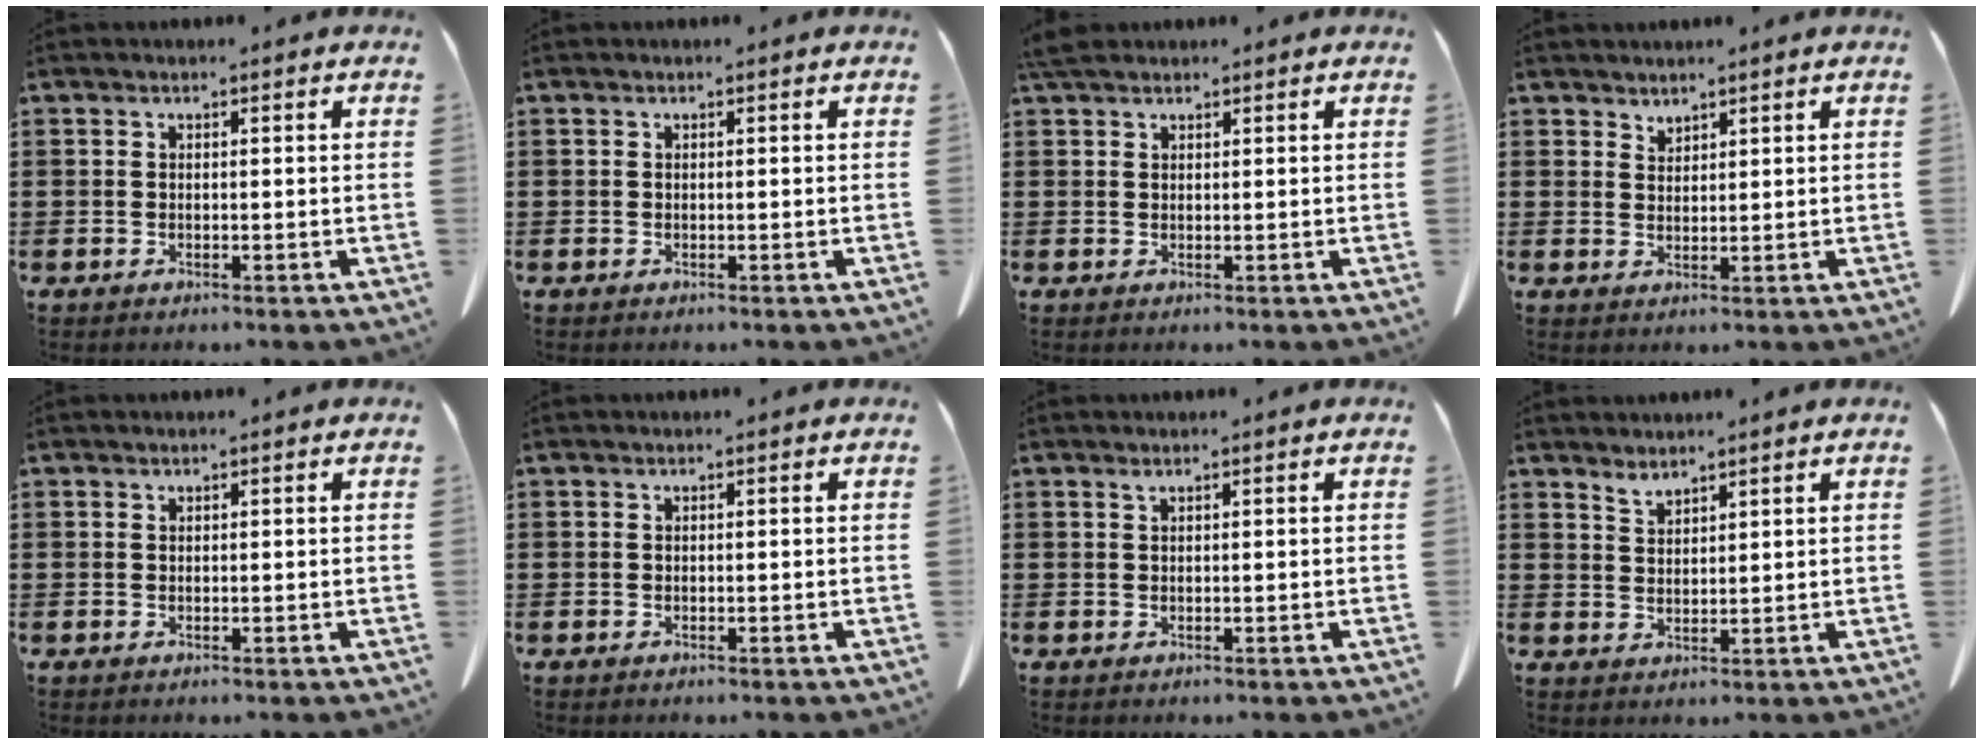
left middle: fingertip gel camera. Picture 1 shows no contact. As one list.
[{"total": 0.0}, {"total": 2.6, "force": [2.1, 1.0, 1.2], "torque": [-0.031, 0.005, 0.042]}, {"total": 1.8, "force": [1.7, 0.3, -0.1], "torque": [-0.003, -0.002, 0.036]}, {"total": 0.0}, {"total": 0.0}, {"total": 0.6, "force": [0.5, -0.1, 0.4], "torque": [-0.010, -0.003, 0.010]}, {"total": 2.1, "force": [2.1, 0.1, 0.2], "torque": [-0.009, -0.004, 0.040]}]